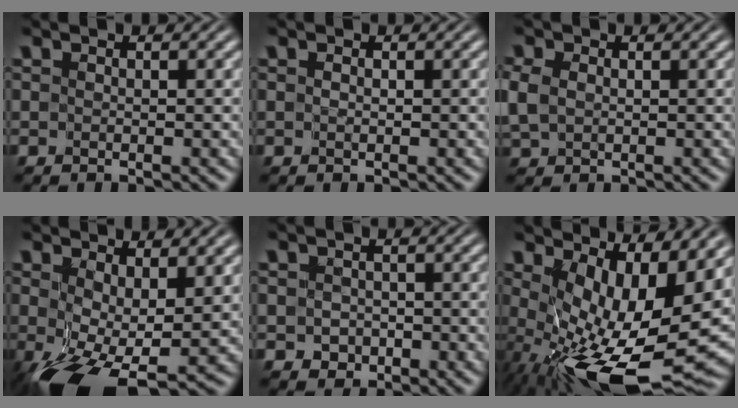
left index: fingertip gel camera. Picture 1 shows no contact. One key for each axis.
{"total": 0.0}
{"total": 2.0, "fx": 0.0, "fy": 1.6, "fz": 1.1, "tx": -0.036, "ty": 0.002, "tz": -0.004}
{"total": 8.5, "fx": -1.3, "fy": 4.2, "fz": 7.2, "tx": -0.146, "ty": -0.023, "tz": -0.013}
{"total": 1.4, "fx": -0.6, "fy": 1.3, "fz": 0.3, "tx": -0.001, "ty": -0.004, "tz": -0.010}
{"total": 12.8, "fx": -0.3, "fy": 5.0, "fz": 11.8, "tx": -0.185, "ty": -0.028, "tz": 0.008}